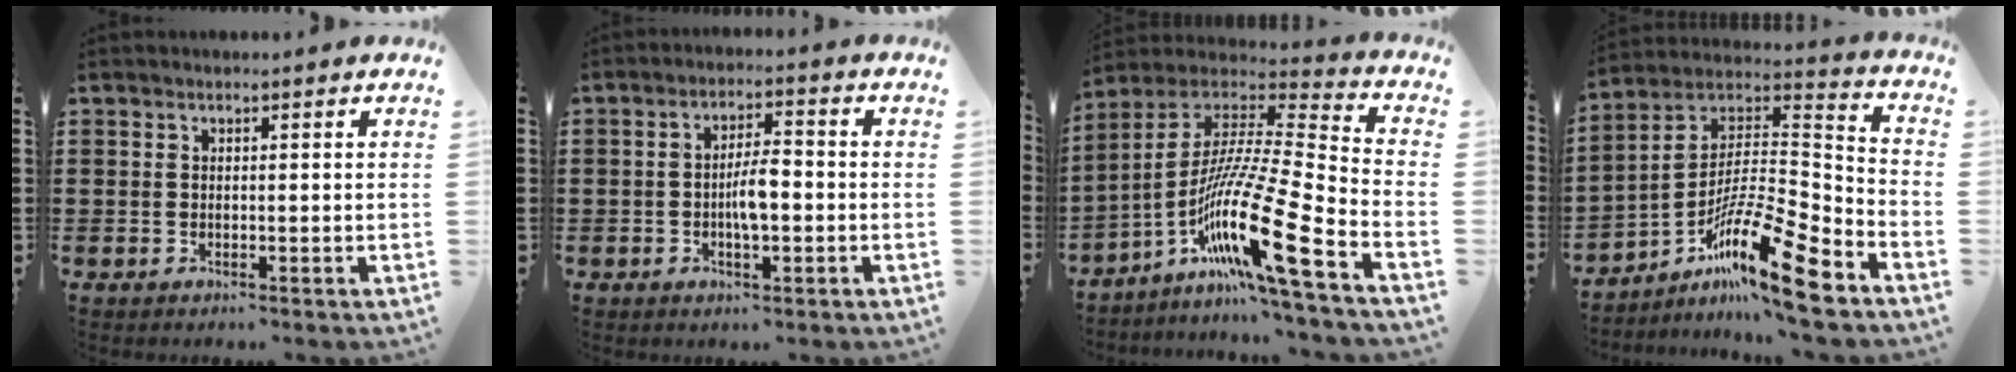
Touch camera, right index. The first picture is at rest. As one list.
[{"total": 5.0, "force": [-0.8, 1.7, 4.6], "torque": [-0.090, 0.005, -0.019]}, {"total": 17.9, "force": [-8.8, 1.5, 15.5], "torque": [-0.317, -0.012, -0.167]}, {"total": 15.5, "force": [-10.5, 2.0, 11.3], "torque": [-0.203, 0.011, -0.194]}]